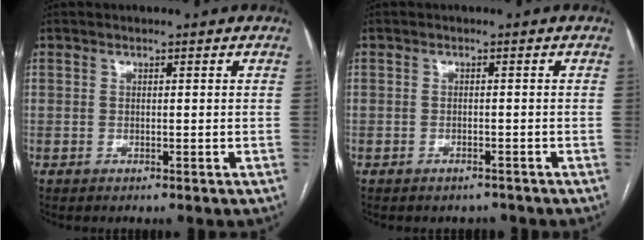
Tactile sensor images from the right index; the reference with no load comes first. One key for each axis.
{"total": 1.6, "fx": -1.4, "fy": 0.7, "fz": 0.1, "tx": -0.005, "ty": 0.000, "tz": -0.017}